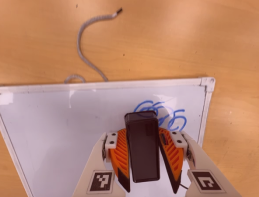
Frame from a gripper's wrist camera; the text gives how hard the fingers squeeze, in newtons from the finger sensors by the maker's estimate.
{"total": 15.4, "left": 15.3, "right": 15.5}